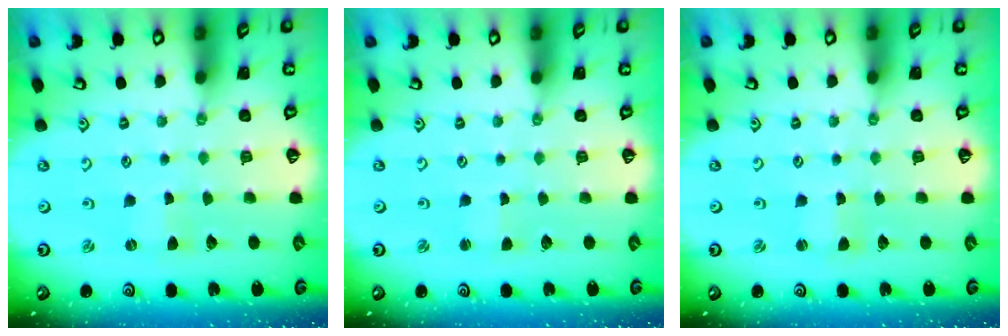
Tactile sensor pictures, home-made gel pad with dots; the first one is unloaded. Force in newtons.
{"total": 1.3, "press": 1.3, "slide": 0.2}
{"total": 0.8, "press": 0.8, "slide": 0.3}